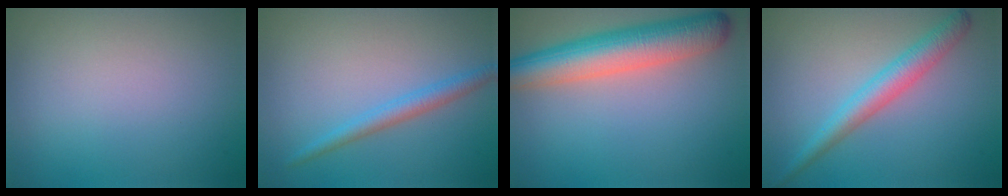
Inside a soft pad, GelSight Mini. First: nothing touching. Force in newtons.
{"total": 2.0, "press": 2.0, "slide": 0.1}
{"total": 7.3, "press": 7.3, "slide": 0.2}
{"total": 3.3, "press": 3.3, "slide": 0.1}